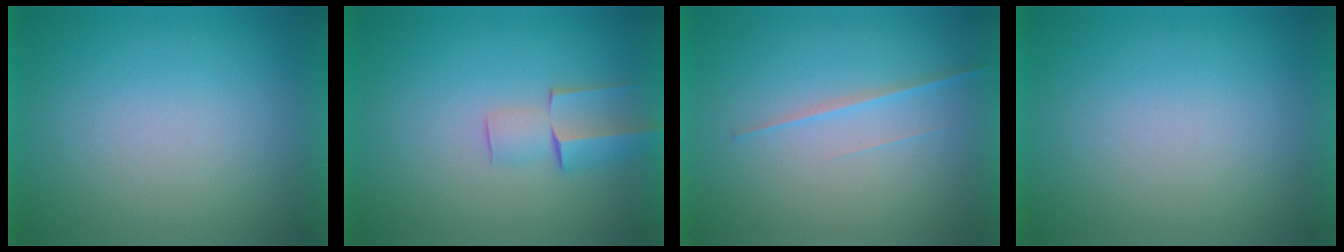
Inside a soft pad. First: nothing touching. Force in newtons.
{"total": 2.5}
{"total": 2.0}
{"total": 0.0}